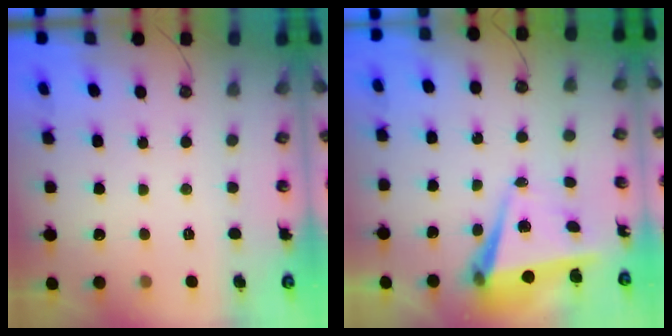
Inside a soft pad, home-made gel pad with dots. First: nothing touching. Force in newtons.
{"total": 6.7, "press": 5.4, "slide": 3.9}